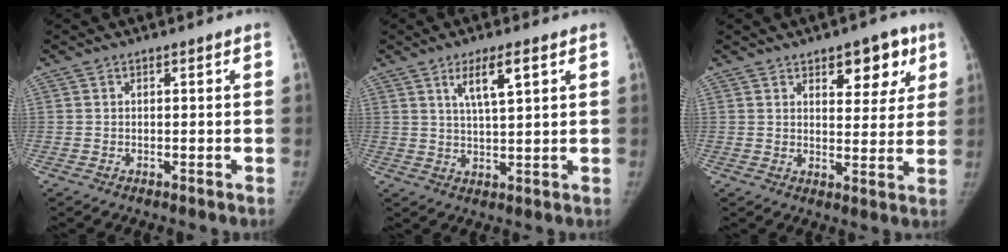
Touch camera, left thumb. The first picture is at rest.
{"total": 6.5, "force": [3.2, 1.4, 5.5], "torque": [-0.094, -0.018, 0.059]}
{"total": 9.3, "force": [5.0, 4.8, 6.2], "torque": [-0.043, -0.021, 0.065]}